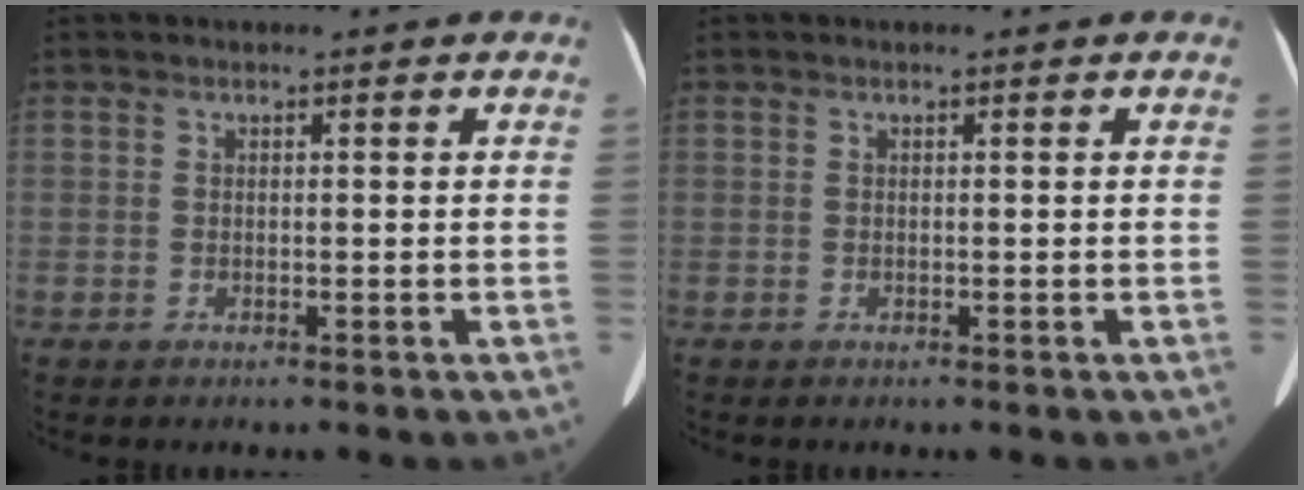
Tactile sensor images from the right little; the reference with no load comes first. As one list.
[{"total": 0.0}]